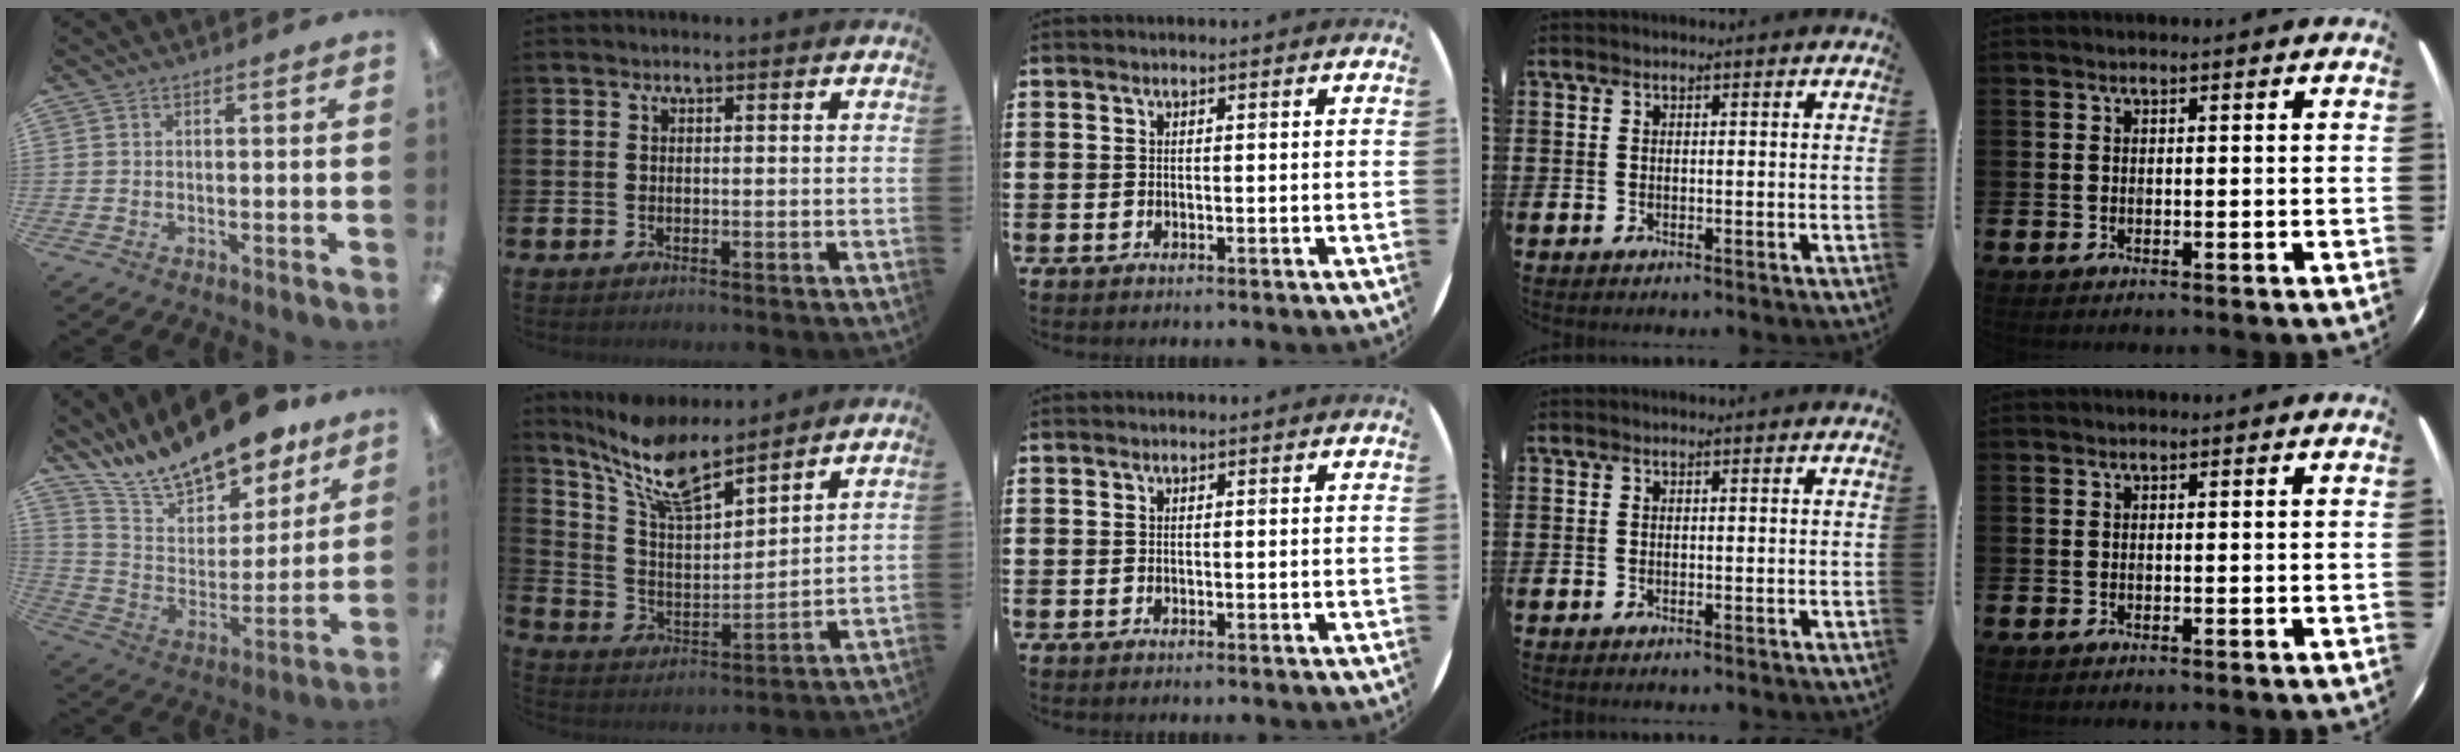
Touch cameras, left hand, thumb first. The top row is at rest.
{"thumb": {"total": 18.2, "force": [16.3, 5.4, 6.1], "torque": [-0.127, -0.120, 0.288]}, "index": {"total": 10.4, "force": [8.7, 2.7, 5.0], "torque": [-0.136, -0.040, 0.157]}}